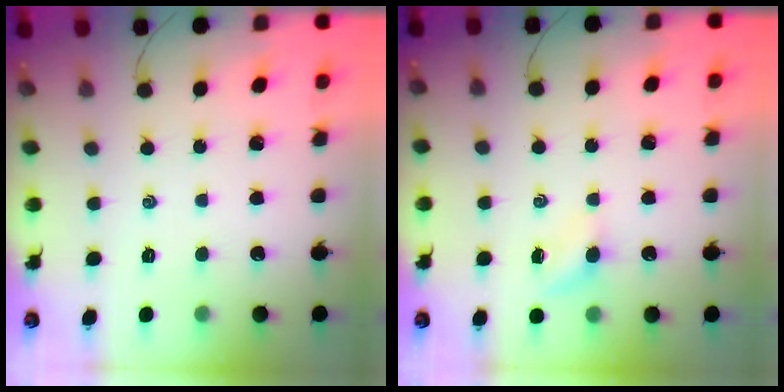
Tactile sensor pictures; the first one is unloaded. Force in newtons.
{"total": 4.2, "press": 3.9, "slide": 1.3}